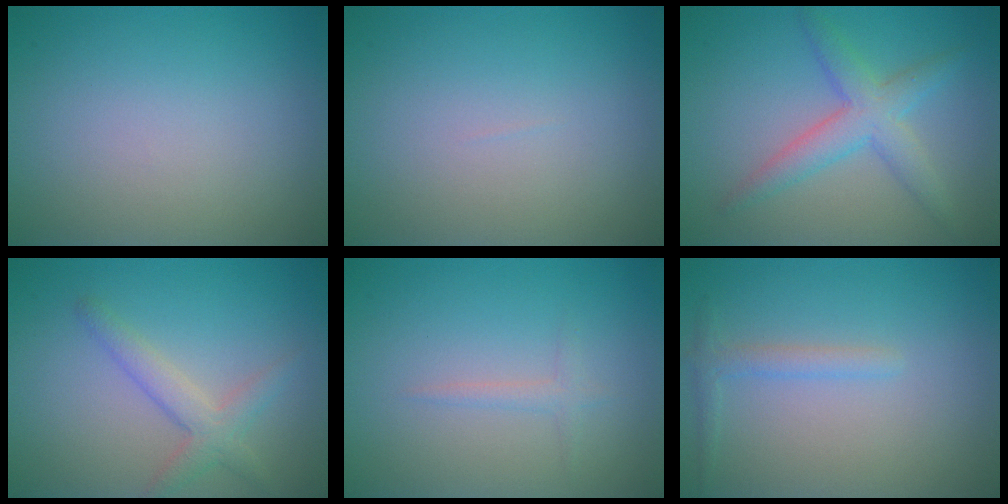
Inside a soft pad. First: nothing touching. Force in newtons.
{"total": 0.0}
{"total": 3.8, "press": 3.8, "slide": 0.1}
{"total": 2.7, "press": 2.7, "slide": 0.1}
{"total": 1.3, "press": 1.3, "slide": 0.0}
{"total": 1.4, "press": 1.4, "slide": 0.1}